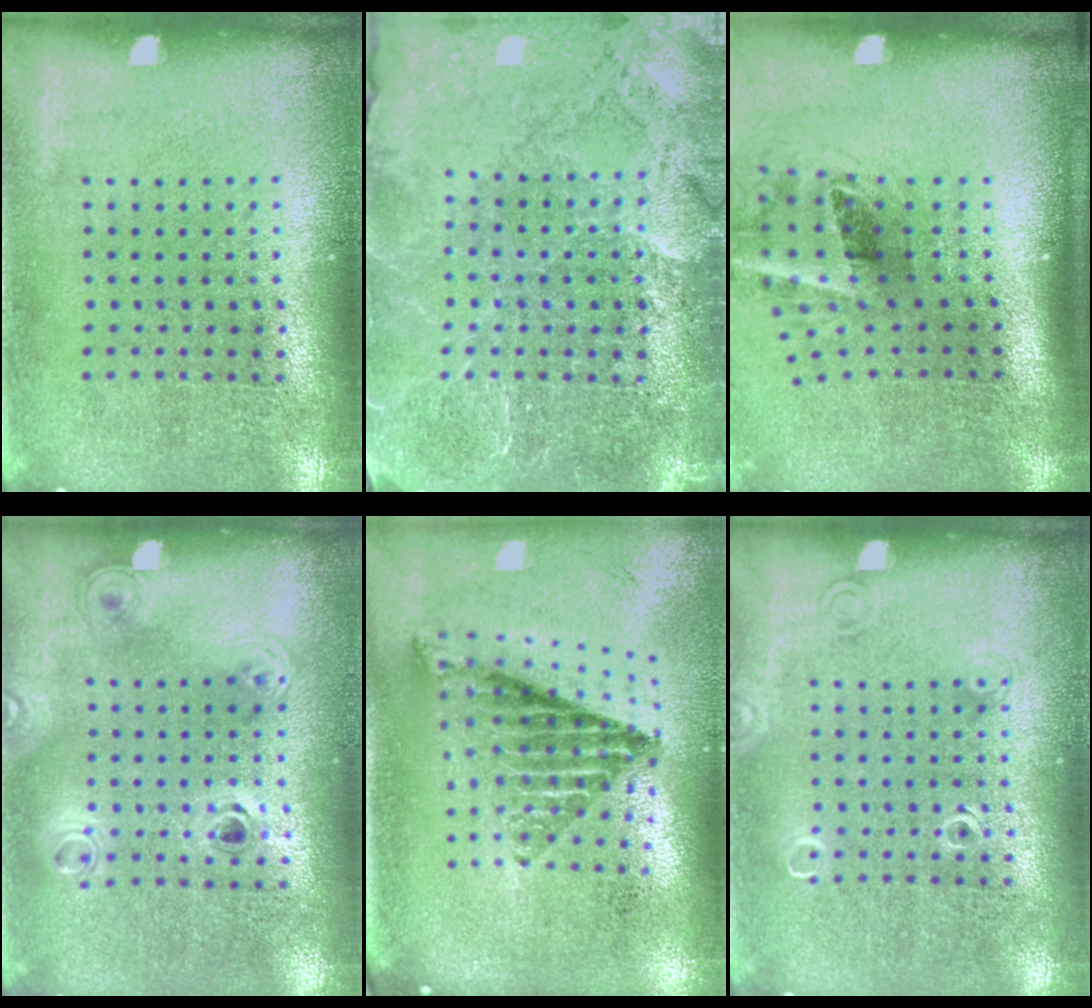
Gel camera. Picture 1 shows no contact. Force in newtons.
{"total": 3.4, "press": 3.2, "slide": 1.0}
{"total": 2.1, "press": 1.3, "slide": 1.6}
{"total": 1.2, "press": 1.0, "slide": 0.7}
{"total": 1.3, "press": 1.1, "slide": 0.7}
{"total": 1.0, "press": 1.0, "slide": 0.2}